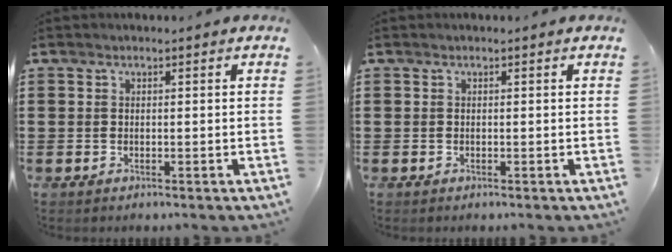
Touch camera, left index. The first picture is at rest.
{"total": 0.0}